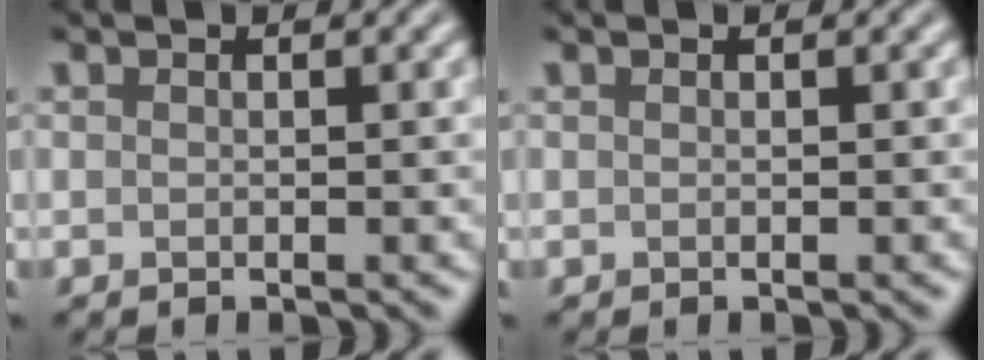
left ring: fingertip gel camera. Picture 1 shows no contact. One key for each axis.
{"total": 0.0}